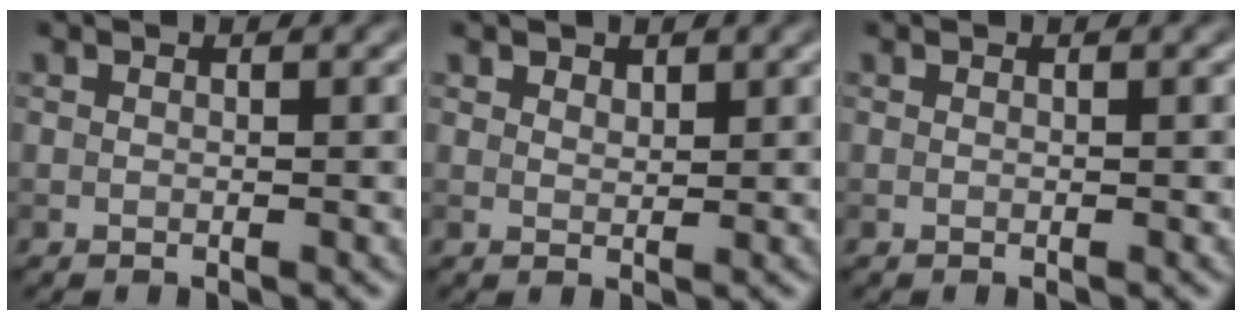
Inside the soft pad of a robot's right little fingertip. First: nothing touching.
{"total": 1.2, "force": [1.0, 0.6, 0.3], "torque": [-0.004, -0.003, 0.017]}
{"total": 0.0}